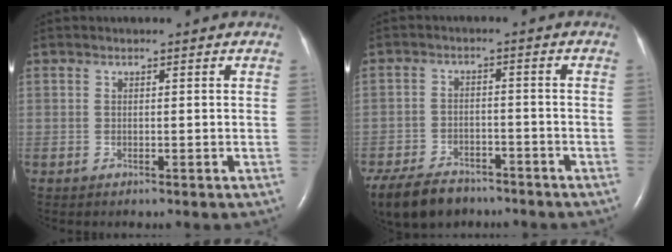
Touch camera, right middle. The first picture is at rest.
{"total": 12.8, "force": [-9.6, 6.5, 5.4], "torque": [-0.125, -0.016, -0.151]}